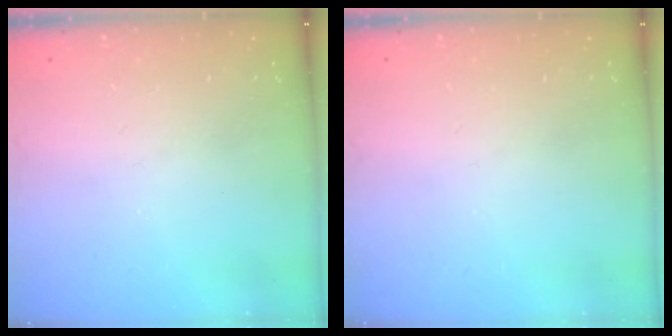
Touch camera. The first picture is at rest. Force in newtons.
{"total": 0.0}